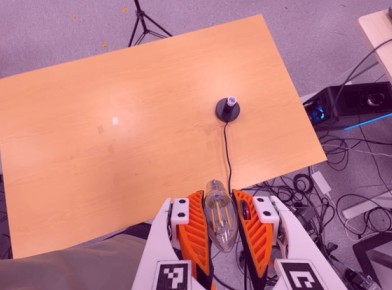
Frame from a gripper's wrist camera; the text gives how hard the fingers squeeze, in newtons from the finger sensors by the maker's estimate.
{"total": 21.8, "left": 23.4, "right": 20.2}